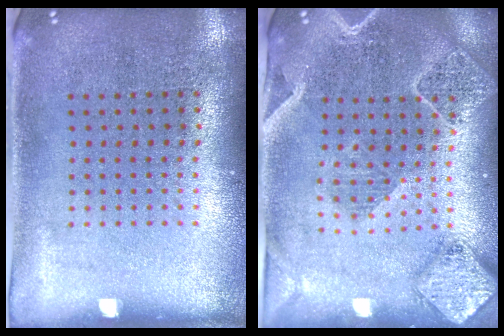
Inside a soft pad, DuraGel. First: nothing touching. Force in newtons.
{"total": 2.4, "press": 2.1, "slide": 1.0}